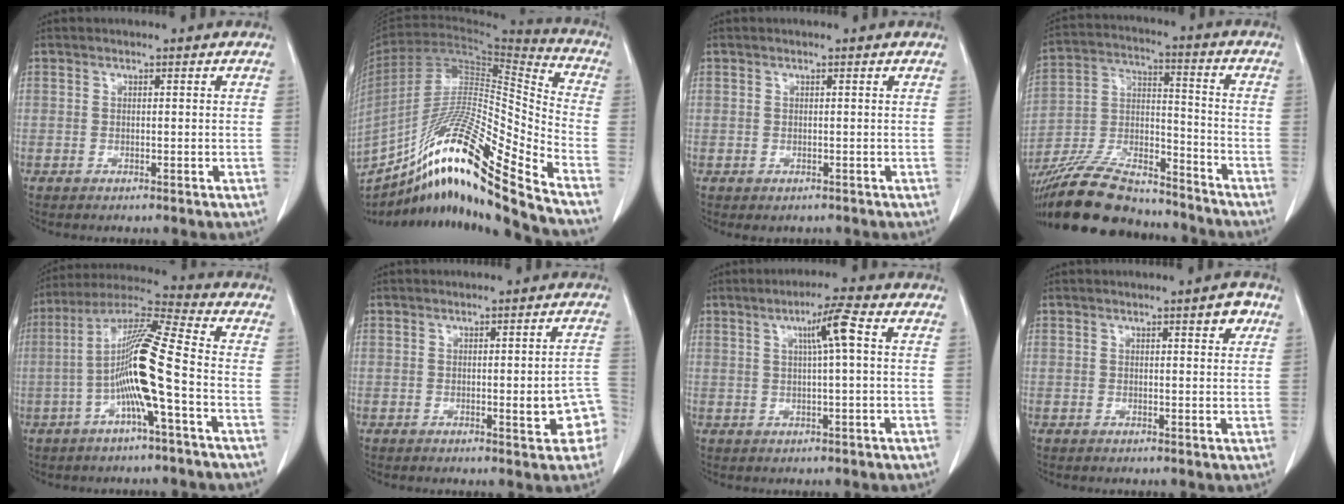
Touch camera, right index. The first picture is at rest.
{"total": 24.2, "force": [-17.5, -0.7, 16.7], "torque": [-0.300, -0.011, -0.319]}
{"total": 0.8, "force": [-0.3, 0.8, 0.1], "torque": [-0.004, 0.005, -0.003]}
{"total": 20.1, "force": [-17.9, 5.0, 7.6], "torque": [-0.171, -0.004, -0.308]}
{"total": 12.3, "force": [-3.0, -0.6, 11.9], "torque": [-0.230, 0.013, -0.064]}
{"total": 5.8, "force": [-2.0, 1.2, 5.3], "torque": [-0.053, 0.010, -0.022]}
{"total": 5.1, "force": [1.3, -0.4, 4.9], "torque": [-0.083, 0.006, 0.021]}
{"total": 2.6, "force": [1.4, 0.6, 2.1], "torque": [-0.025, 0.000, 0.016]}